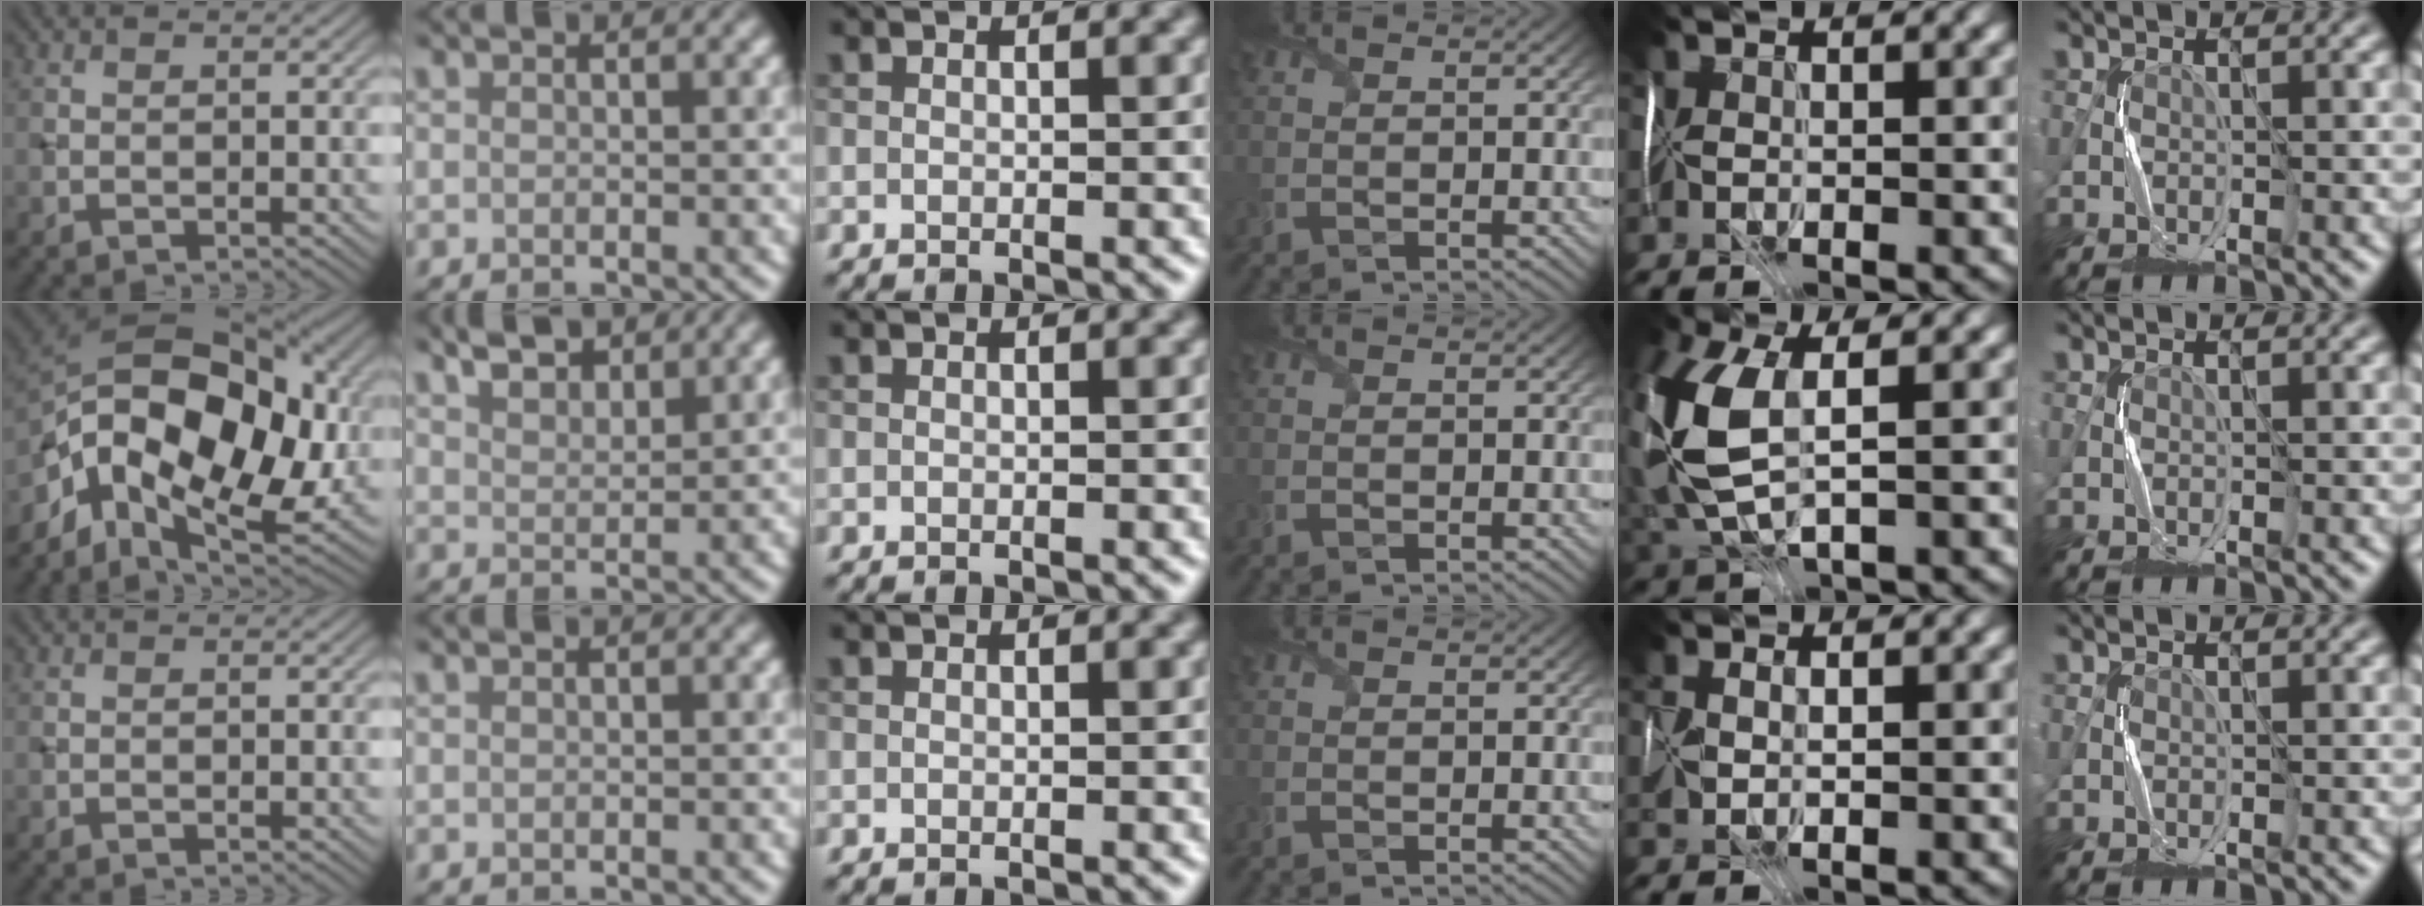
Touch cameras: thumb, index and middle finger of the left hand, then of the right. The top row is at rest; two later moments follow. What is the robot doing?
{"motion": "fold", "object": "map"}